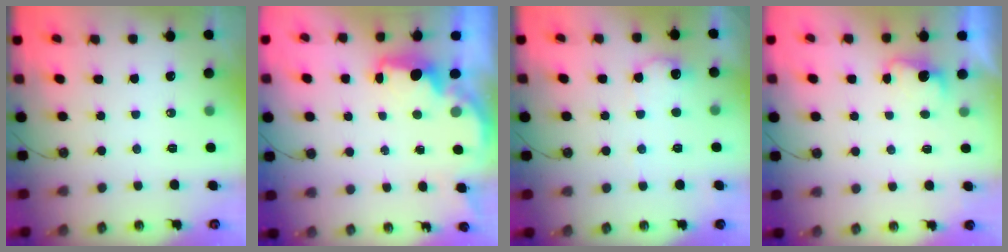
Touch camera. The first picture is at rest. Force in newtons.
{"total": 2.9, "press": 2.7, "slide": 0.9}
{"total": 8.2, "press": 8.1, "slide": 0.5}
{"total": 2.8, "press": 2.7, "slide": 0.9}